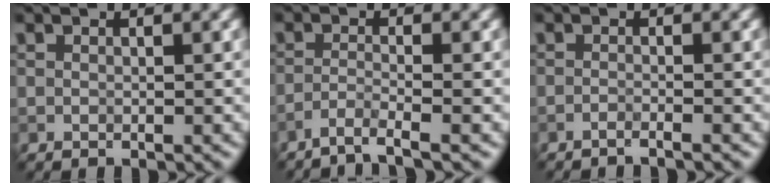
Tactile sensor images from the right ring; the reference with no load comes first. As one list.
[{"total": 2.1, "force": [-1.6, 0.1, 1.4], "torque": [-0.022, 0.002, -0.047]}, {"total": 1.2, "force": [-1.0, 0.1, 0.7], "torque": [-0.010, -0.002, -0.025]}]